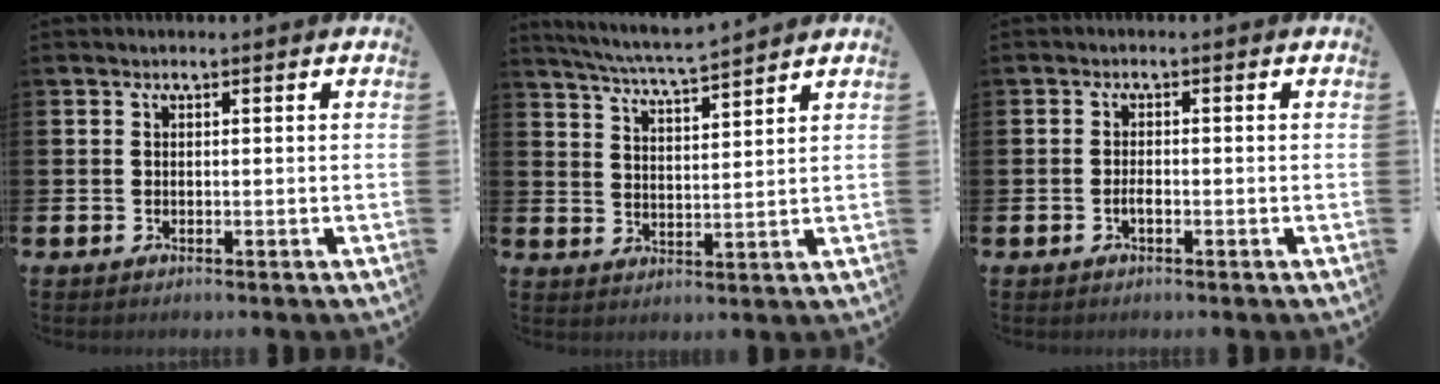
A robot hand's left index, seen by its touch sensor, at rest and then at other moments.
{"total": 5.6, "force": [5.4, -0.4, 1.2], "torque": [-0.041, -0.033, 0.094]}
{"total": 1.2, "force": [-0.6, 0.4, 0.9], "torque": [-0.026, 0.002, -0.009]}